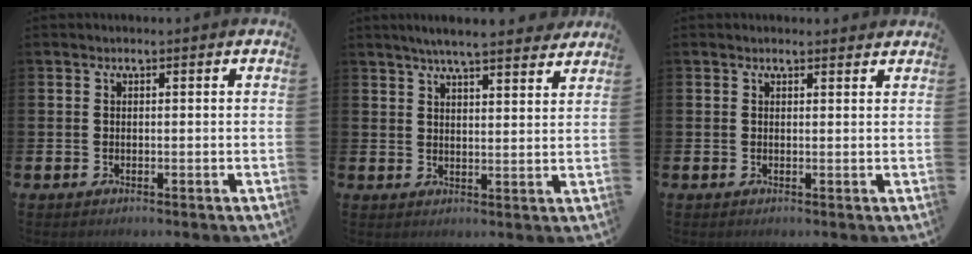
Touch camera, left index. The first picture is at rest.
{"total": 5.7, "force": [5.4, 0.0, 1.8], "torque": [-0.041, -0.027, 0.094]}
{"total": 0.9, "force": [0.9, 0.2, 0.1], "torque": [0.006, 0.000, 0.015]}